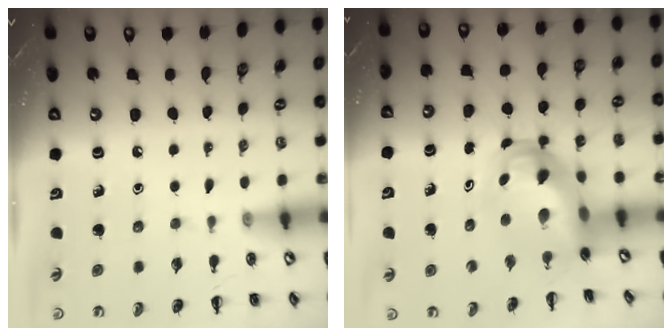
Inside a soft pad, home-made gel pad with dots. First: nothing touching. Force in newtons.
{"total": 5.8, "press": 5.6, "slide": 1.6}